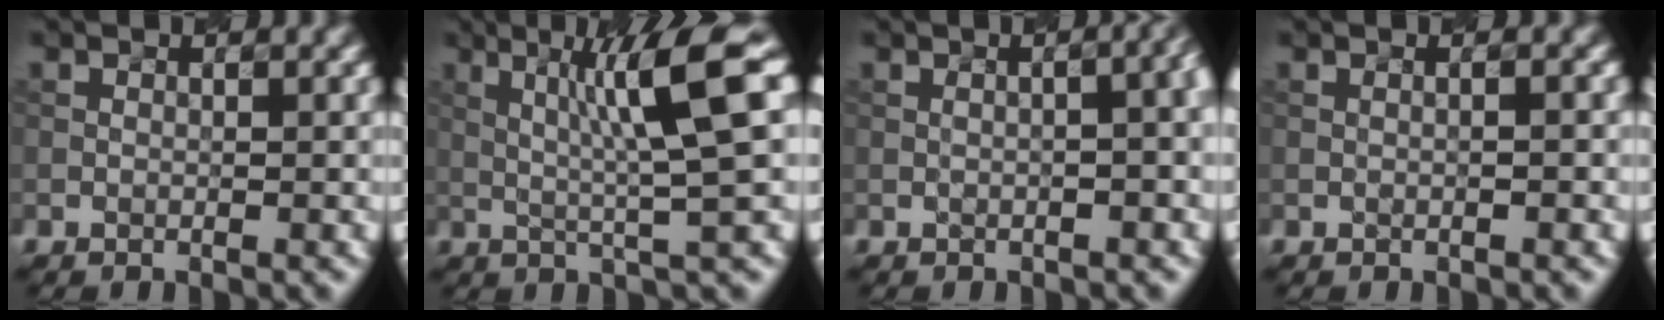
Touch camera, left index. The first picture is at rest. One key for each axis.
{"total": 7.3, "fx": 1.3, "fy": 0.3, "fz": 7.1, "tx": -0.125, "ty": 0.015, "tz": 0.034}
{"total": 11.2, "fx": 2.2, "fy": 5.8, "fz": 9.3, "tx": -0.018, "ty": 0.057, "tz": -0.009}
{"total": 1.1, "fx": 0.1, "fy": 0.4, "fz": 1.0, "tx": -0.006, "ty": 0.000, "tz": -0.010}